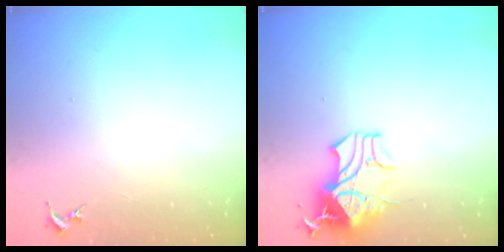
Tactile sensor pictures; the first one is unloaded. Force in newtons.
{"total": 18.0, "press": 18.0, "slide": 0.2}